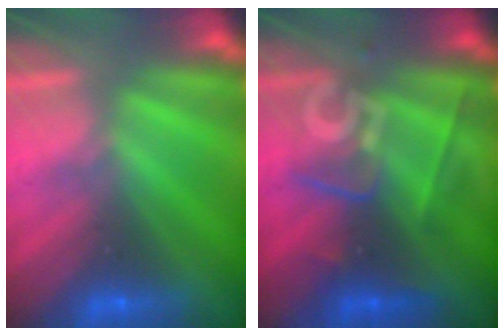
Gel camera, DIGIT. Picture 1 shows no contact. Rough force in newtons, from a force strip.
{"total": 2.7}